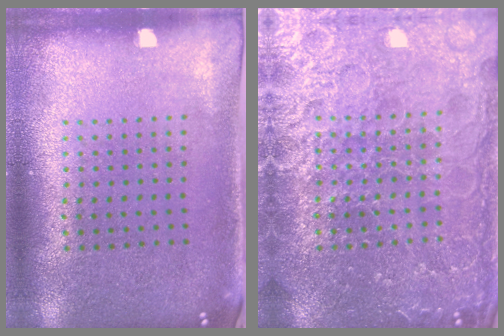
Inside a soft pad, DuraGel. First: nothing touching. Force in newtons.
{"total": 6.9, "press": 6.9, "slide": 0.8}